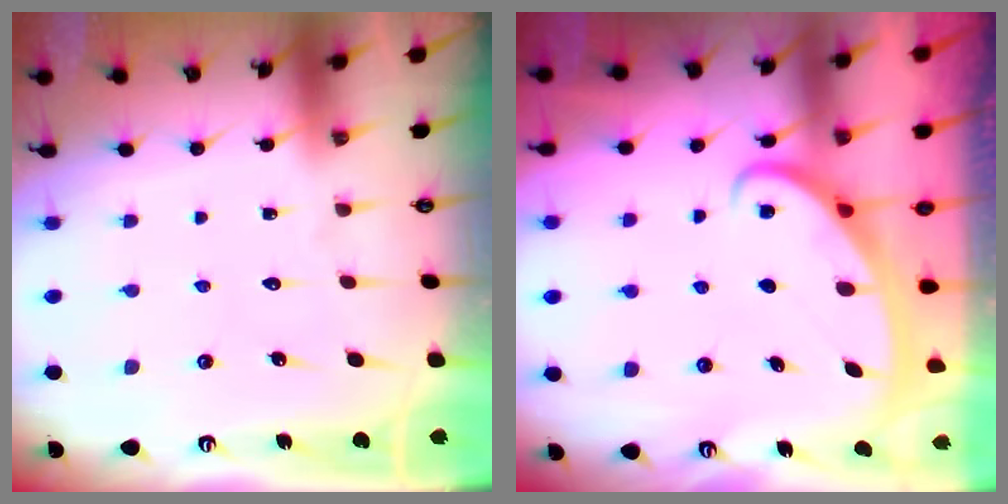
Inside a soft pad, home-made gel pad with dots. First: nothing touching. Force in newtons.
{"total": 2.7, "press": 2.7, "slide": 0.4}